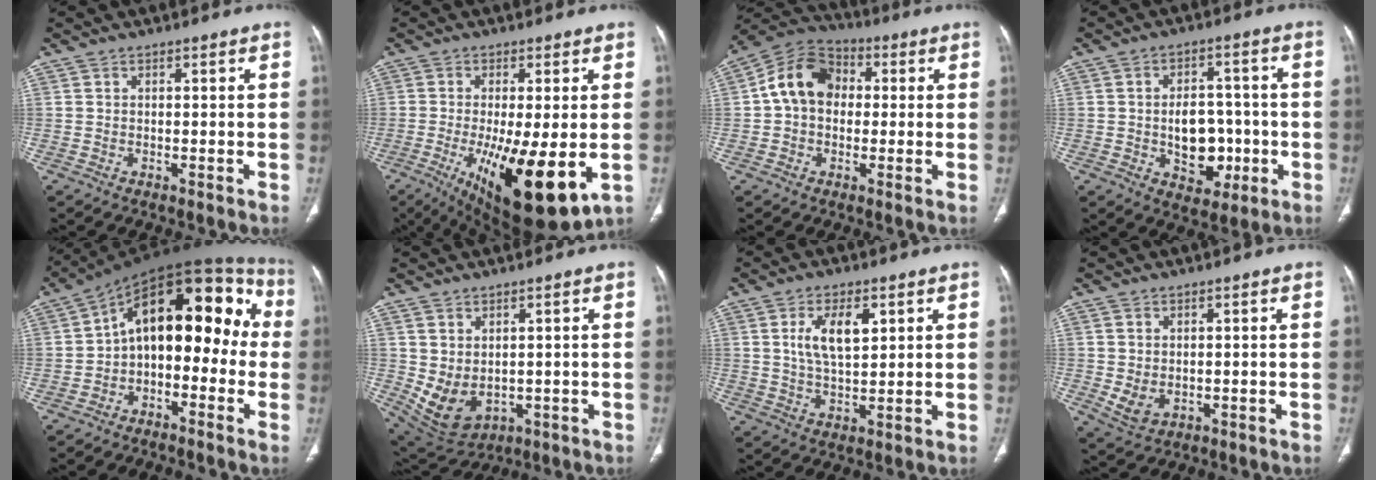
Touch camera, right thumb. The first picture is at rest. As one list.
[{"total": 17.9, "force": [-4.6, 5.5, 16.4], "torque": [-0.253, -0.032, -0.050]}, {"total": 11.5, "force": [1.0, 8.9, 7.2], "torque": [-0.110, 0.032, 0.004]}, {"total": 10.5, "force": [-1.8, 7.5, 7.2], "torque": [-0.065, 0.022, -0.012]}, {"total": 18.5, "force": [-0.7, 10.7, 15.1], "torque": [-0.172, 0.069, -0.026]}, {"total": 8.4, "force": [0.0, 5.8, 6.2], "torque": [-0.103, -0.004, 0.033]}, {"total": 7.8, "force": [2.7, 3.6, 6.4], "torque": [-0.110, -0.011, 0.055]}, {"total": 3.5, "force": [0.0, 2.6, 2.4], "torque": [-0.044, -0.006, 0.017]}]